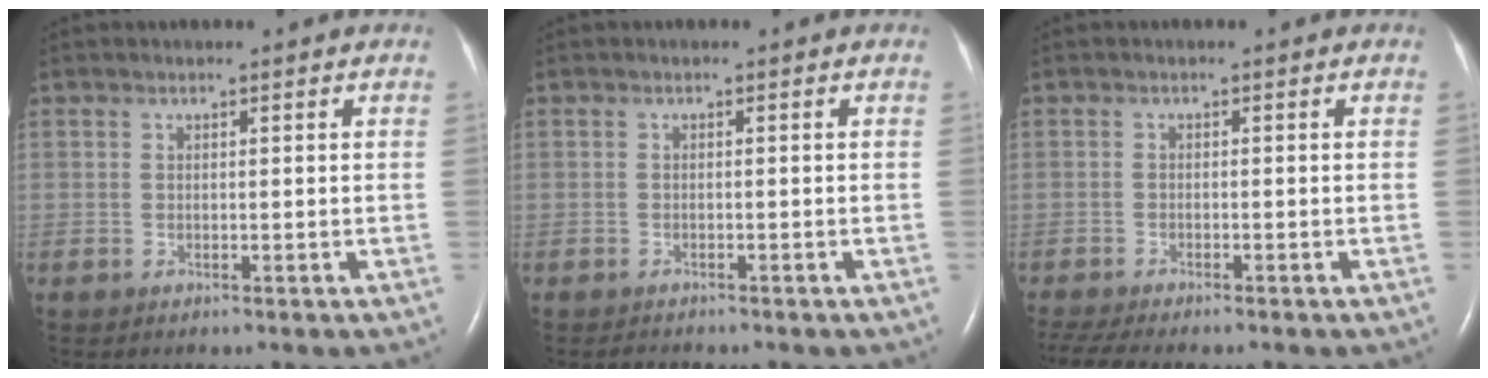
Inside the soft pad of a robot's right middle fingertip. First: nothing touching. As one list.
[{"total": 1.2, "force": [-1.1, 0.2, 0.2], "torque": [-0.010, -0.005, -0.016]}, {"total": 6.8, "force": [-5.9, 0.6, 3.4], "torque": [-0.061, -0.010, -0.096]}]